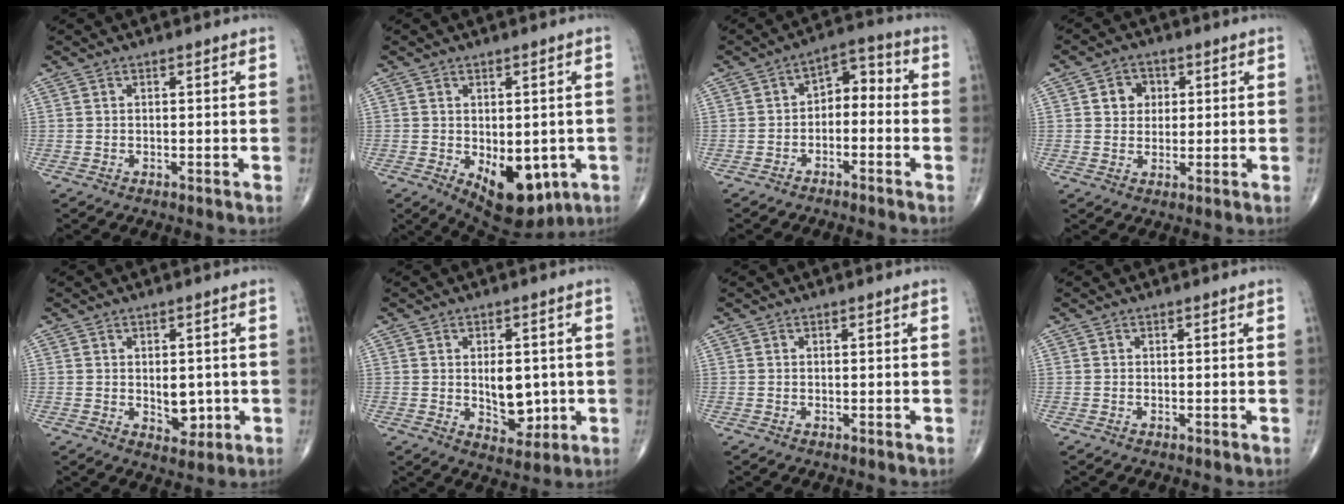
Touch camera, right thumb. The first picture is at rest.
{"total": 12.2, "force": [-3.6, 6.9, 9.4], "torque": [-0.104, -0.012, -0.033]}
{"total": 6.2, "force": [-1.8, 4.1, 4.3], "torque": [-0.040, 0.049, -0.041]}
{"total": 5.0, "force": [1.3, 4.3, 2.2], "torque": [-0.007, 0.000, 0.016]}
{"total": 4.9, "force": [-0.2, 3.2, 3.7], "torque": [-0.030, -0.007, 0.007]}
{"total": 7.6, "force": [0.0, 4.7, 6.0], "torque": [-0.061, -0.011, 0.014]}
{"total": 0.0}
{"total": 0.0}